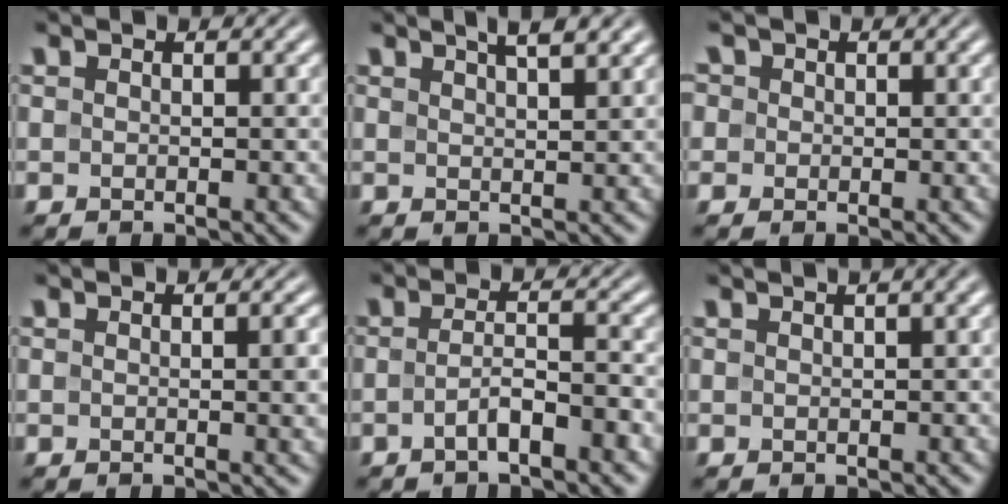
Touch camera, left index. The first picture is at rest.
{"total": 4.1, "force": [2.8, 1.3, 2.8], "torque": [-0.009, 0.017, 0.018]}
{"total": 3.2, "force": [1.3, 2.7, 1.3], "torque": [-0.032, 0.020, 0.005]}
{"total": 2.3, "force": [0.0, 0.6, 2.2], "torque": [-0.022, 0.000, -0.004]}
{"total": 2.9, "force": [-1.5, 0.6, 2.4], "torque": [-0.044, 0.007, -0.030]}
{"total": 4.0, "force": [2.1, 1.7, 3.0], "torque": [-0.018, 0.027, 0.007]}